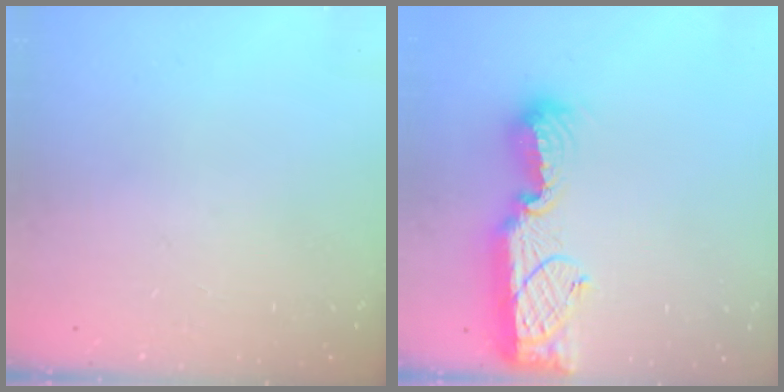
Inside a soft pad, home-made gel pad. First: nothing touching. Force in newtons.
{"total": 13.4, "press": 13.3, "slide": 0.6}